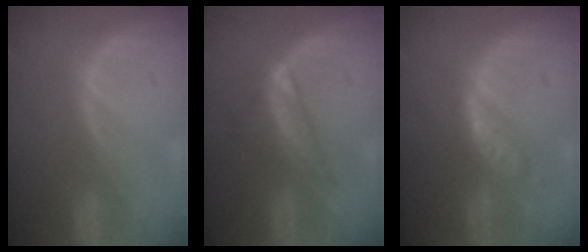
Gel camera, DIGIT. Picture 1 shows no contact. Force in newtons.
{"total": 6.1, "press": 5.3, "slide": 3.1}
{"total": 5.9, "press": 5.2, "slide": 2.9}